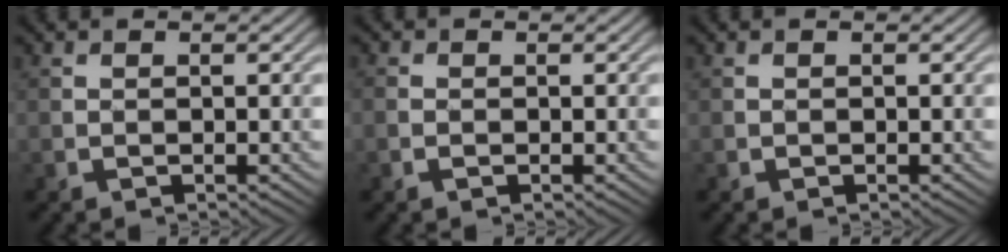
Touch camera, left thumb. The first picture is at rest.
{"total": 1.3, "force": [-0.5, 1.0, 0.8], "torque": [-0.020, -0.002, -0.011]}
{"total": 0.0}